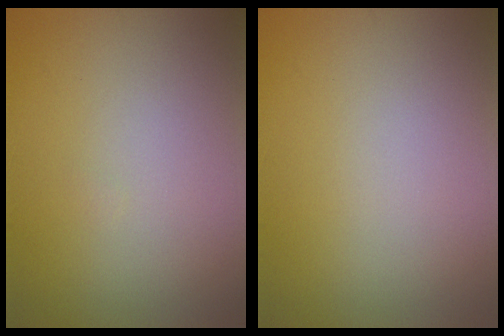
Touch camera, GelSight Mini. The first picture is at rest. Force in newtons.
{"total": 0.0}